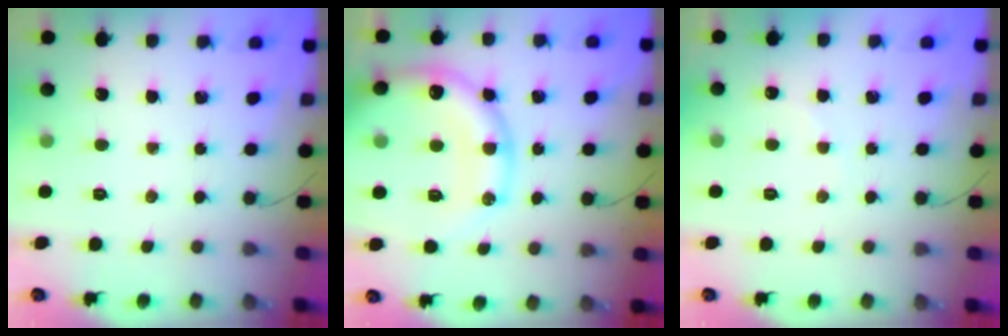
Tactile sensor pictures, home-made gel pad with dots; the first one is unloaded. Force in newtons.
{"total": 20.2, "press": 19.9, "slide": 3.5}
{"total": 5.7, "press": 5.6, "slide": 1.1}